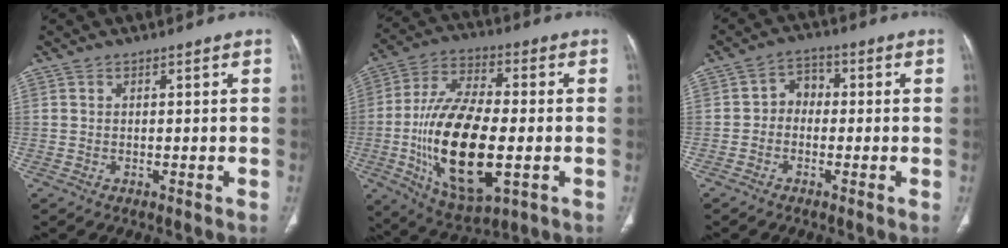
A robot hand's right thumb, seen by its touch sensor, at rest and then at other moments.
{"total": 22.2, "force": [-3.9, 9.7, 19.6], "torque": [-0.373, 0.002, -0.056]}
{"total": 4.2, "force": [-0.7, 3.4, 2.3], "torque": [-0.016, 0.021, -0.026]}